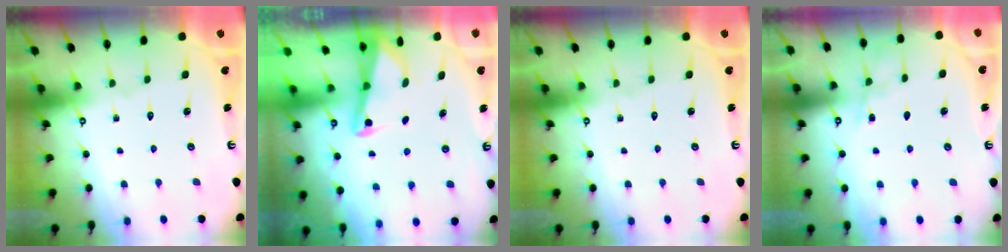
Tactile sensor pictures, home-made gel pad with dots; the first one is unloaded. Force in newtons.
{"total": 2.2, "press": 2.2, "slide": 0.3}
{"total": 0.0}
{"total": 3.9, "press": 3.9, "slide": 0.5}